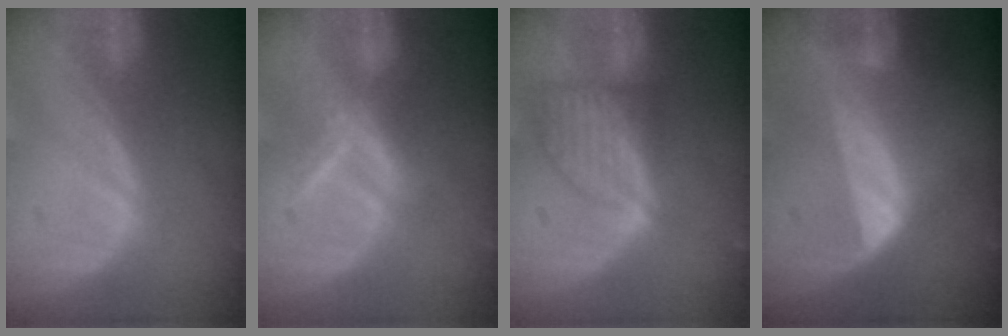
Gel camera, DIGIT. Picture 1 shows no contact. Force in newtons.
{"total": 5.6, "press": 5.6, "slide": 0.1}
{"total": 7.1, "press": 6.6, "slide": 2.5}
{"total": 6.4, "press": 6.3, "slide": 1.0}